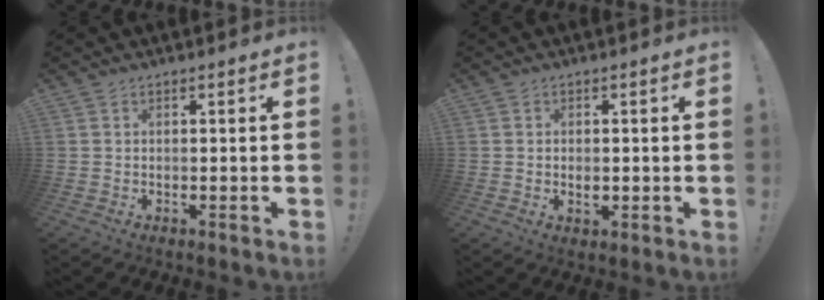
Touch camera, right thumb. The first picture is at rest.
{"total": 2.0, "force": [-0.3, 1.5, 1.3], "torque": [-0.015, 0.001, -0.006]}